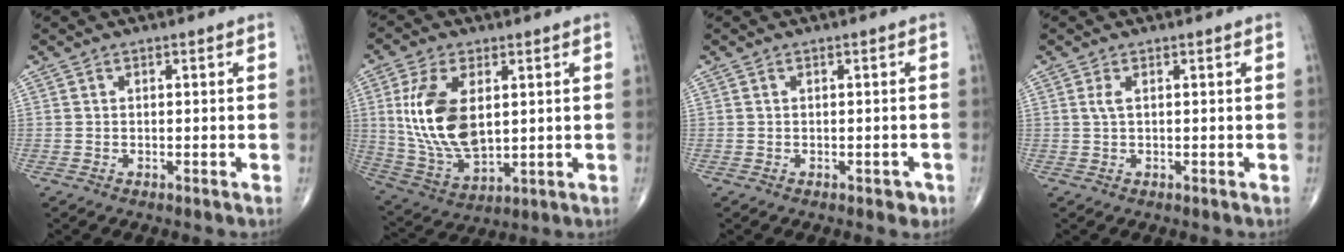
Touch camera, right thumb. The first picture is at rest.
{"total": 15.4, "force": [2.7, 8.4, 12.7], "torque": [-0.248, -0.016, 0.063]}
{"total": 1.5, "force": [-0.8, 0.9, 0.9], "torque": [-0.002, 0.002, -0.009]}
{"total": 1.3, "force": [0.3, 0.3, 1.2], "torque": [-0.037, 0.006, 0.010]}